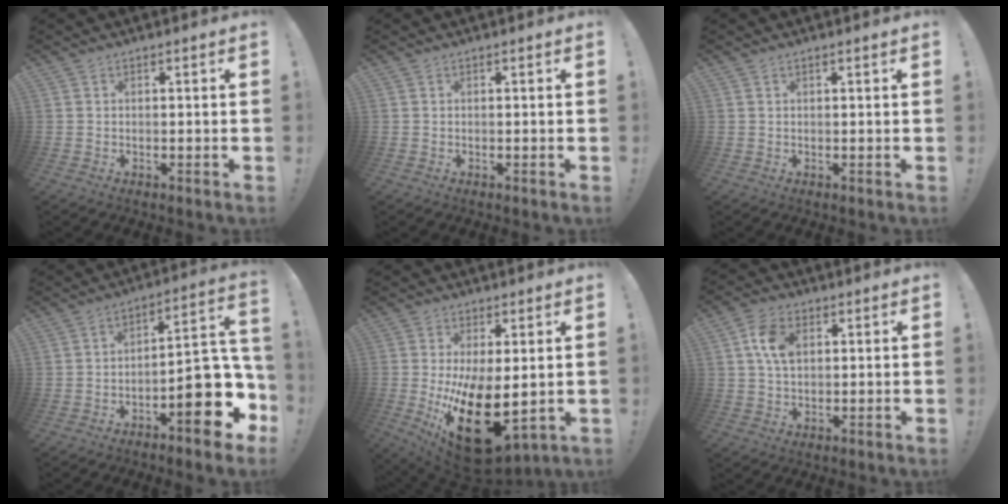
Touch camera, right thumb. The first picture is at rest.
{"total": 0.0}
{"total": 0.5, "force": [0.3, -0.2, 0.4], "torque": [-0.006, 0.000, 0.005]}
{"total": 16.4, "force": [-6.6, 6.1, 13.7], "torque": [-0.158, 0.036, -0.097]}
{"total": 19.9, "force": [-2.5, 10.4, 16.8], "torque": [-0.260, -0.015, -0.016]}
{"total": 8.4, "force": [2.2, 5.6, 5.9], "torque": [-0.115, 0.011, 0.045]}